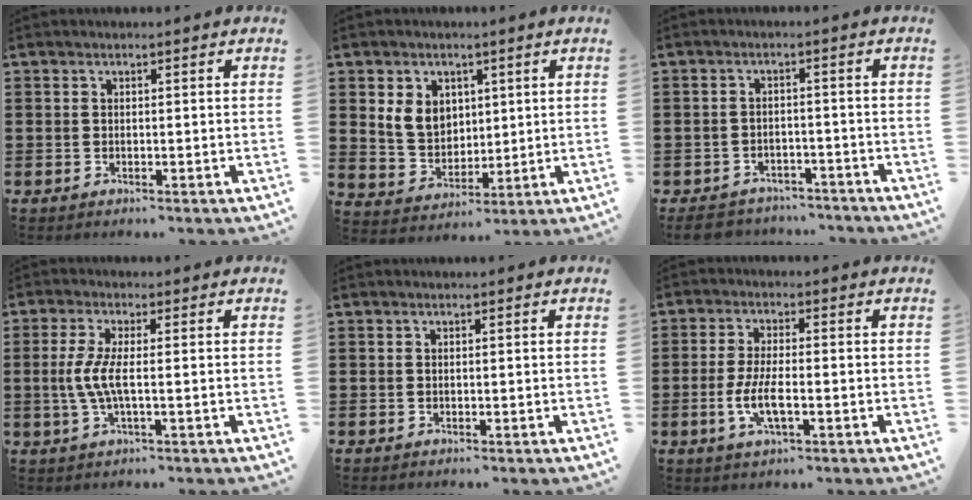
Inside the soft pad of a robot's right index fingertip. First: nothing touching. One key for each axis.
{"total": 6.5, "fx": 2.1, "fy": 5.4, "fz": 3.0, "tx": -0.078, "ty": 0.011, "tz": 0.036}
{"total": 4.0, "fx": -3.8, "fy": 1.1, "fz": 0.4, "tx": -0.015, "ty": 0.006, "tz": -0.080}
{"total": 4.9, "fx": -0.5, "fy": 0.8, "fz": 4.8, "tx": -0.116, "ty": -0.010, "tz": -0.020}
{"total": 0.0}
{"total": 5.5, "fx": -1.7, "fy": 1.6, "fz": 5.0, "tx": -0.104, "ty": -0.004, "tz": -0.036}